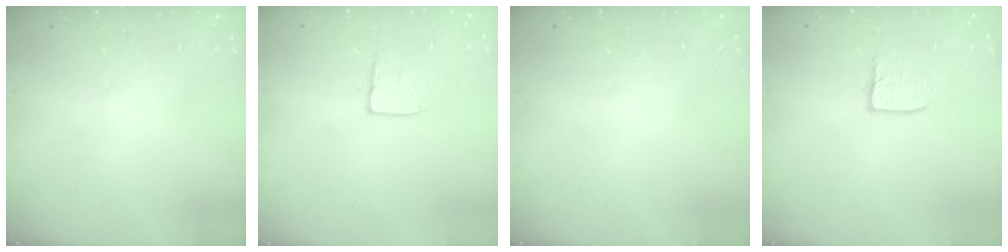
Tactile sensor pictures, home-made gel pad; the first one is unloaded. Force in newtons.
{"total": 6.8, "press": 6.8, "slide": 0.5}
{"total": 0.0}
{"total": 3.3, "press": 3.3, "slide": 0.3}